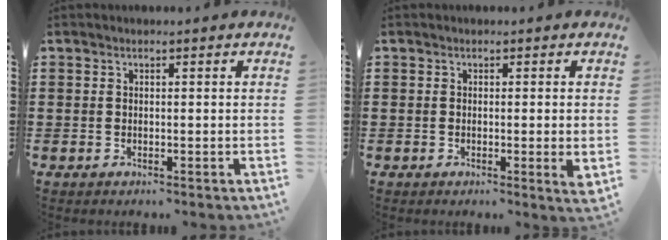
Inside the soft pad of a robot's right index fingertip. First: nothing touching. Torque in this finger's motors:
{"motor_torque": [-0.08, 0.09, 0.18, 0.00]}